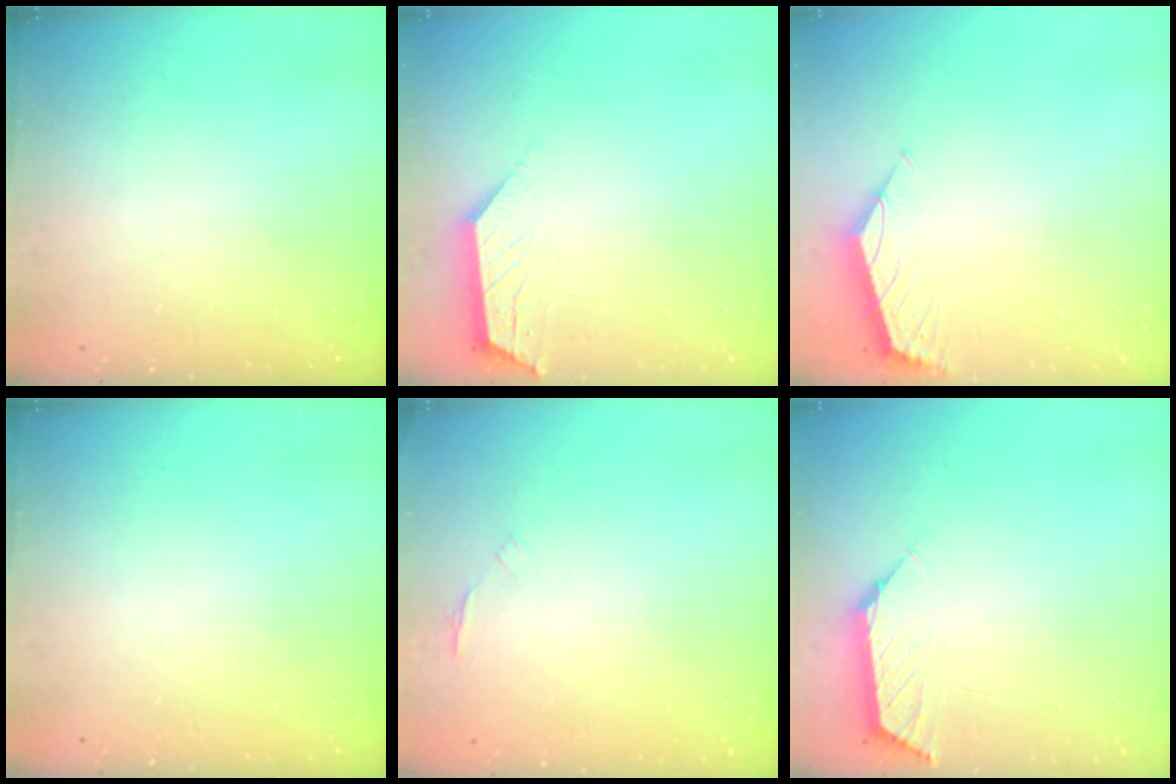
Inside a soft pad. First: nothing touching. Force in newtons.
{"total": 2.3, "press": 2.3, "slide": 0.4}
{"total": 0.8, "press": 0.7, "slide": 0.3}
{"total": 0.0}
{"total": 1.1, "press": 1.0, "slide": 0.5}
{"total": 2.8, "press": 2.8, "slide": 0.3}